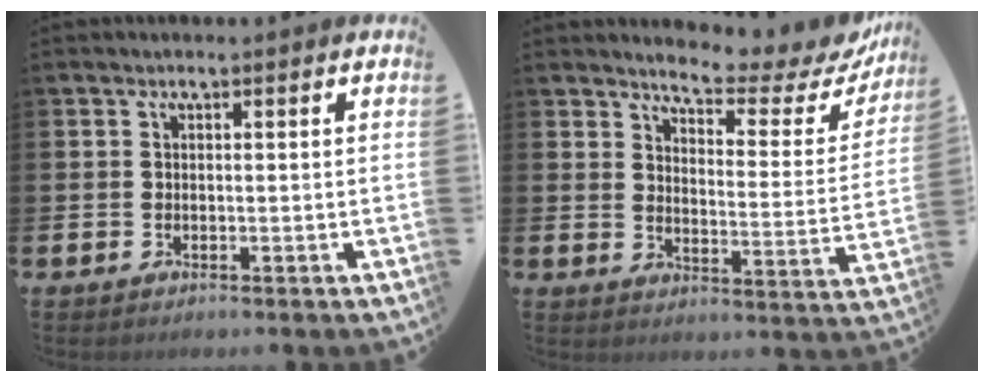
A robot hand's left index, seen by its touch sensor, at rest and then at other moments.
{"total": 5.2, "force": [4.8, 0.8, 1.6], "torque": [-0.047, -0.044, 0.075]}